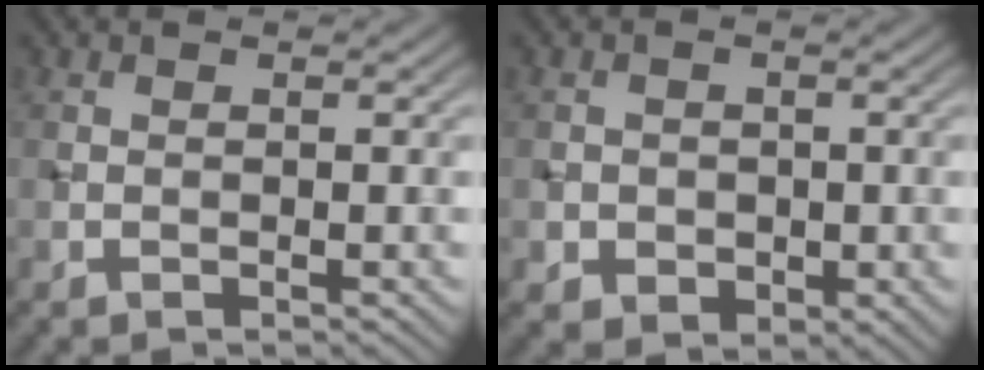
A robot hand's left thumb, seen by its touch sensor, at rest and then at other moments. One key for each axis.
{"total": 2.6, "fx": -0.4, "fy": 2.4, "fz": 1.0, "tx": -0.023, "ty": -0.011, "tz": -0.006}